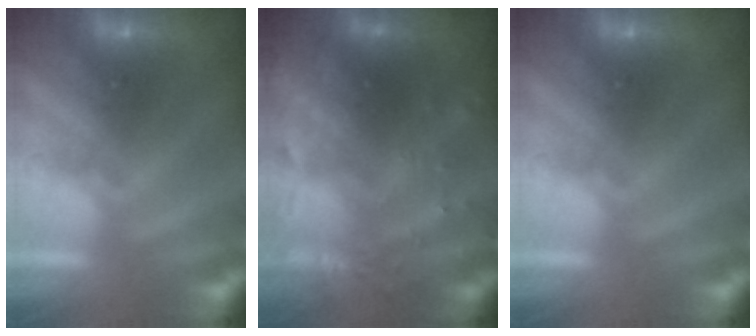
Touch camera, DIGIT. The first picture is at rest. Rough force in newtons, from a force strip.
{"total": 7.5}
{"total": 0.0}